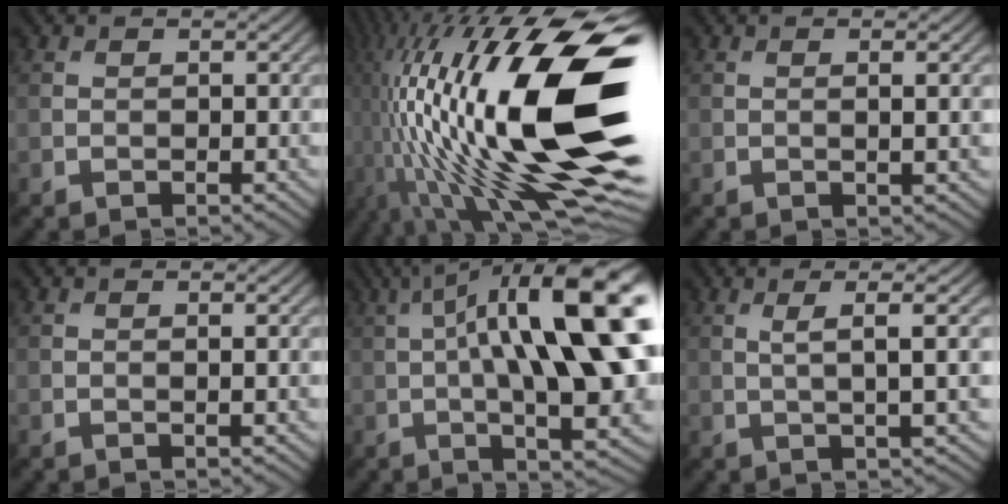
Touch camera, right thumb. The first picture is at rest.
{"total": 22.3, "force": [-1.4, 8.4, 20.6], "torque": [-0.391, -0.029, -0.027]}
{"total": 2.8, "force": [0.2, 0.7, 2.7], "torque": [-0.039, 0.007, 0.001]}
{"total": 1.5, "force": [0.1, 0.4, 1.5], "torque": [-0.020, 0.002, 0.000]}
{"total": 19.4, "force": [2.9, 6.0, 18.2], "torque": [-0.279, 0.036, 0.053]}
{"total": 5.3, "force": [1.3, 0.7, 5.1], "torque": [-0.086, 0.015, 0.025]}